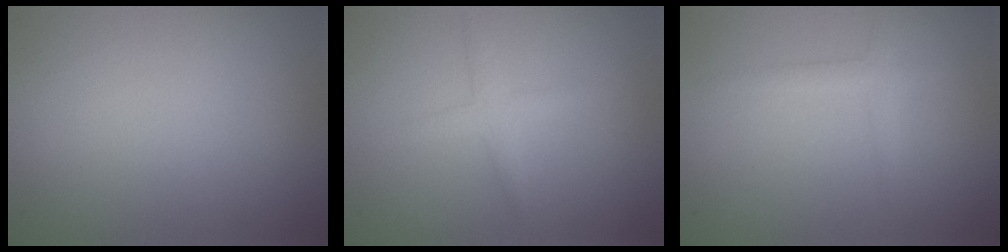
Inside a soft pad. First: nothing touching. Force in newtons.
{"total": 1.8, "press": 1.8, "slide": 0.1}
{"total": 1.3, "press": 1.3, "slide": 0.0}